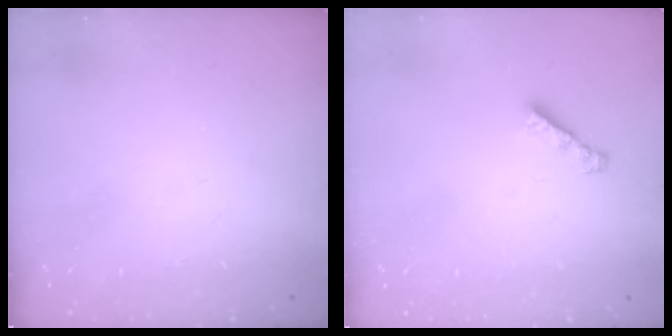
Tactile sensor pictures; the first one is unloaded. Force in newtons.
{"total": 2.4, "press": 2.4, "slide": 0.1}